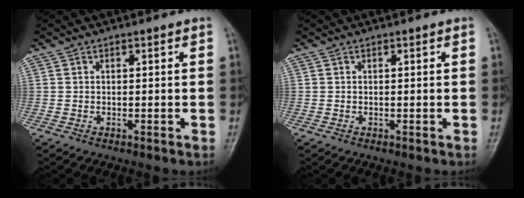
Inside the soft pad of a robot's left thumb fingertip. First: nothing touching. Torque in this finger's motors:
{"motor_torque": [0.05, 0.08, -0.03, -0.11, 0.00]}